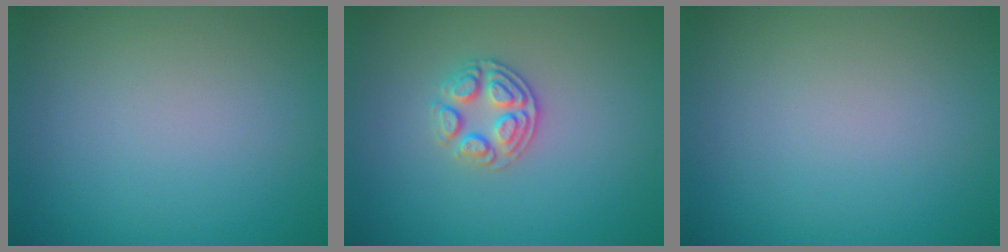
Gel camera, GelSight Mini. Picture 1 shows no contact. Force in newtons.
{"total": 2.6, "press": 2.5, "slide": 0.9}
{"total": 0.0}